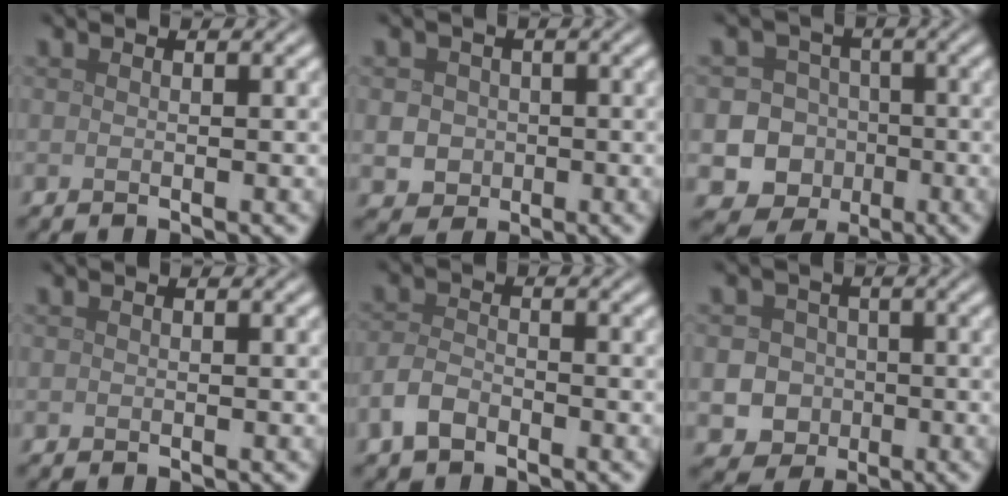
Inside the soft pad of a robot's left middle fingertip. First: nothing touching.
{"total": 3.1, "force": [-0.3, 2.9, 1.0], "torque": [-0.007, 0.000, -0.016]}
{"total": 12.5, "force": [-4.1, 11.5, 2.6], "torque": [-0.047, -0.016, -0.080]}
{"total": 0.0}
{"total": 2.5, "force": [-1.7, 1.3, 1.3], "torque": [-0.026, 0.003, -0.042]}
{"total": 4.4, "force": [-1.2, 4.0, 1.2], "torque": [0.008, 0.003, -0.036]}